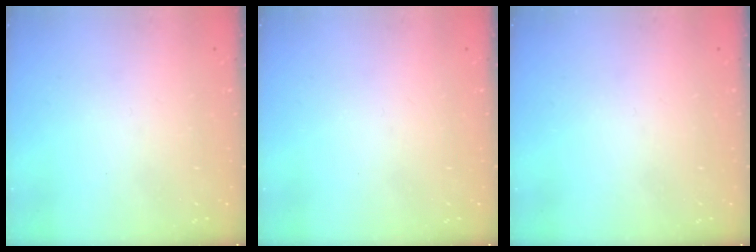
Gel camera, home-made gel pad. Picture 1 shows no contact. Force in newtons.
{"total": 0.0}
{"total": 0.0}